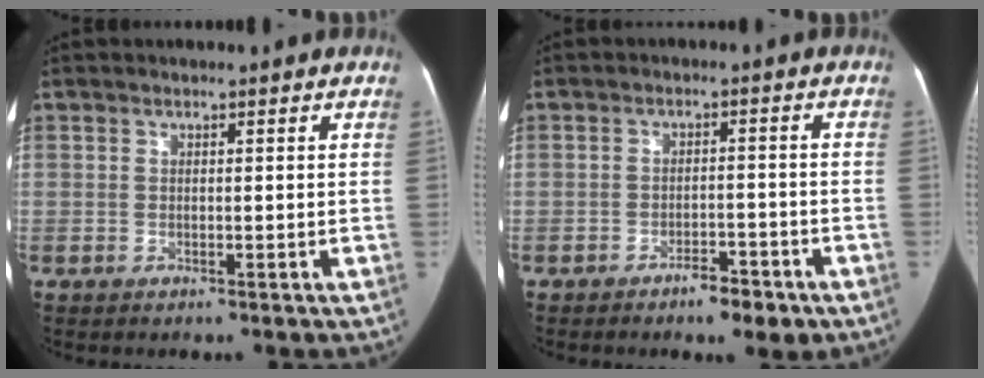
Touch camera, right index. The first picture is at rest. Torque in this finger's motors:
{"motor_torque": [-0.42, -0.07, -1.05, -0.21]}